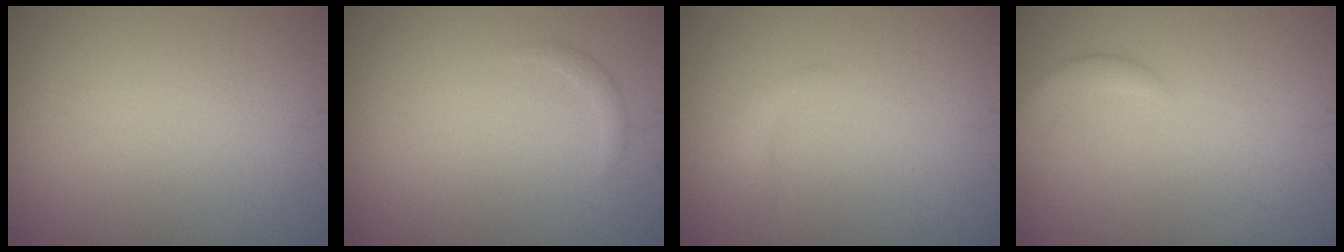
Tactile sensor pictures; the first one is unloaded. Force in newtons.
{"total": 0.6, "press": 0.6, "slide": 0.0}
{"total": 0.8, "press": 0.8, "slide": 0.0}
{"total": 1.6, "press": 1.6, "slide": 0.1}